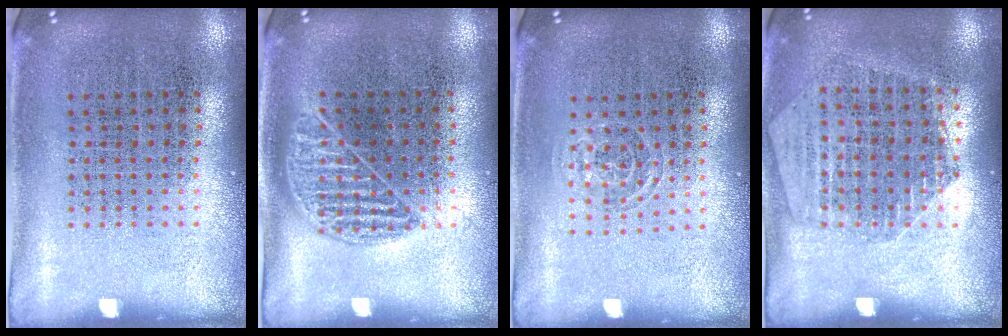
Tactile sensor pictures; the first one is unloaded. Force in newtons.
{"total": 1.0, "press": 0.8, "slide": 0.5}
{"total": 0.8, "press": 0.6, "slide": 0.6}
{"total": 1.5, "press": 1.5, "slide": 0.0}